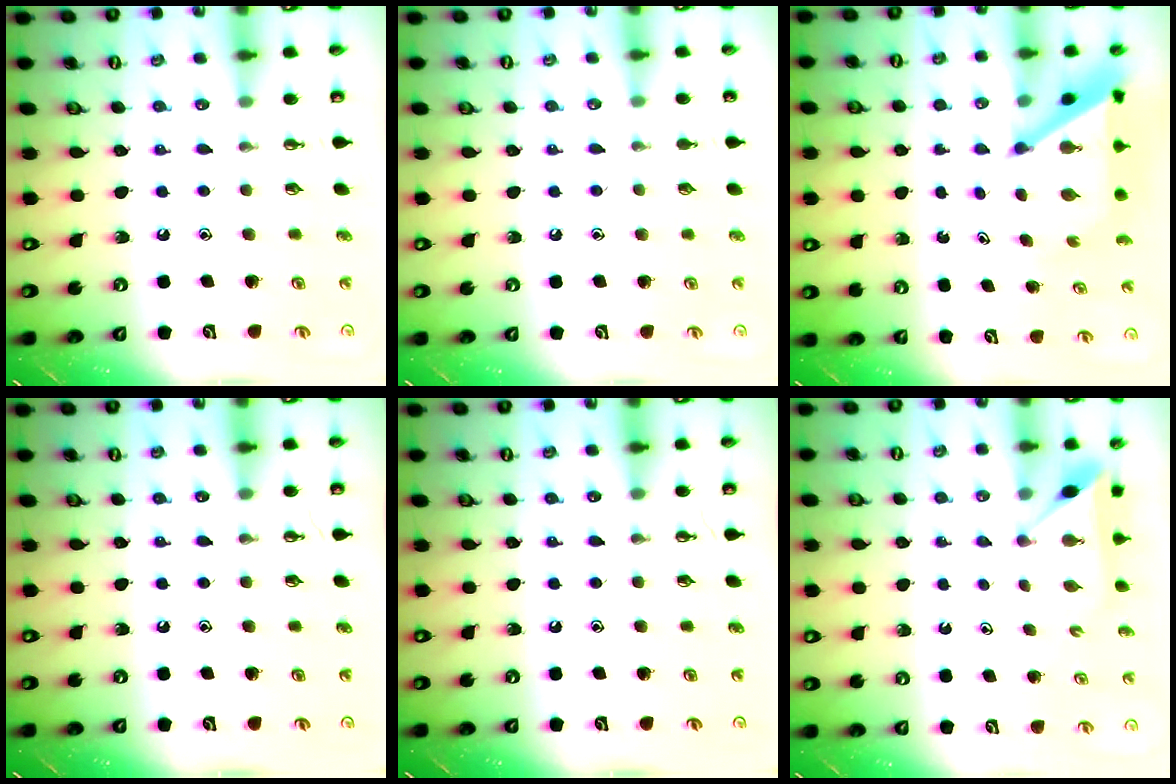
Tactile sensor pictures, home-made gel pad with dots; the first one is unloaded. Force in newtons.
{"total": 2.9, "press": 2.9, "slide": 0.3}
{"total": 7.6, "press": 7.5, "slide": 0.5}
{"total": 0.0}
{"total": 0.0}
{"total": 3.7, "press": 3.7, "slide": 0.2}